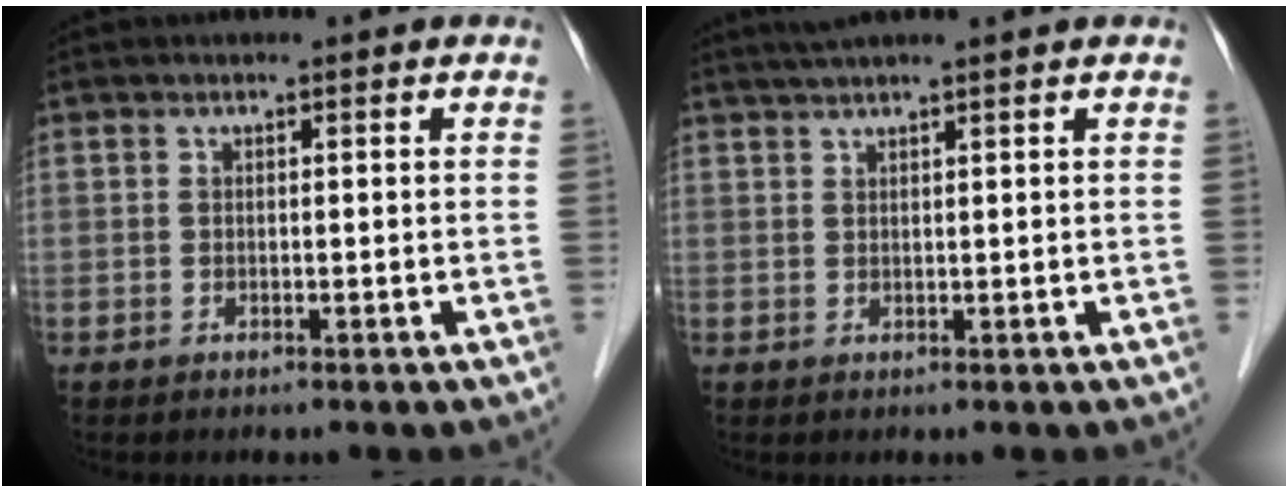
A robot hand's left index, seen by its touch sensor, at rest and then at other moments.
{"total": 4.7, "force": [3.9, -0.6, 2.4], "torque": [-0.035, 0.032, 0.067]}